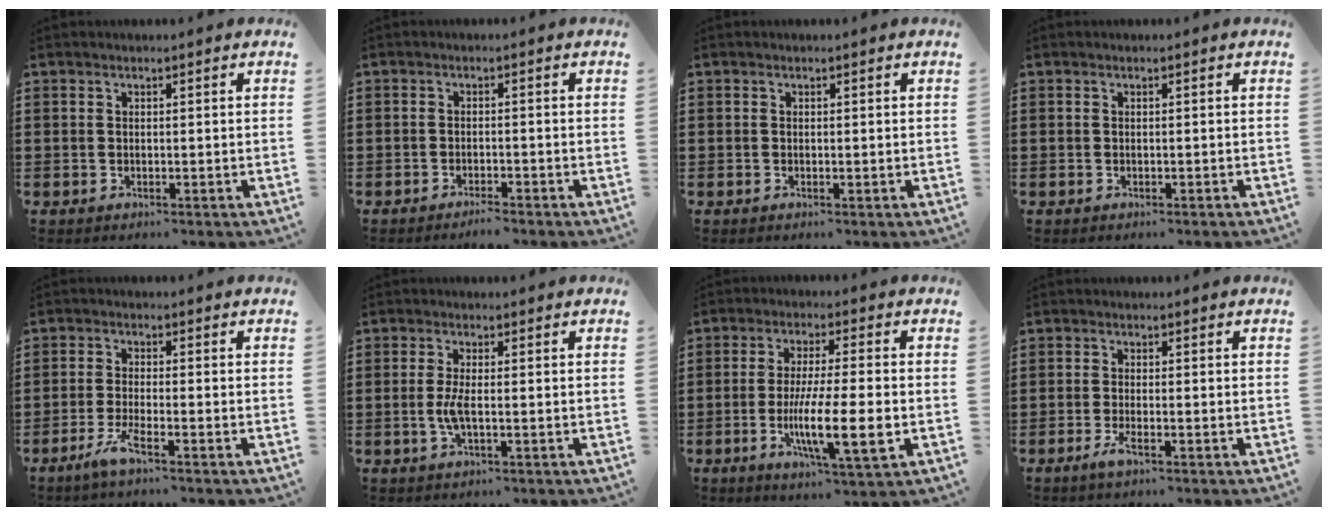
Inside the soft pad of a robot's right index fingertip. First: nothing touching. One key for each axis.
{"total": 1.7, "fx": -1.6, "fy": -0.1, "fz": 0.6, "tx": -0.012, "ty": 0.001, "tz": -0.031}
{"total": 0.0}
{"total": 0.0}
{"total": 4.0, "fx": -2.5, "fy": -0.2, "fz": 3.2, "tx": -0.074, "ty": -0.018, "tz": -0.047}
{"total": 3.3, "fx": -0.7, "fy": 0.7, "fz": 3.2, "tx": -0.079, "ty": -0.009, "tz": -0.020}
{"total": 11.6, "fx": -2.6, "fy": 1.6, "fz": 11.2, "tx": -0.212, "ty": -0.019, "tz": -0.045}
{"total": 2.5, "fx": -1.2, "fy": -0.1, "fz": 2.2, "tx": -0.050, "ty": -0.015, "tz": -0.025}